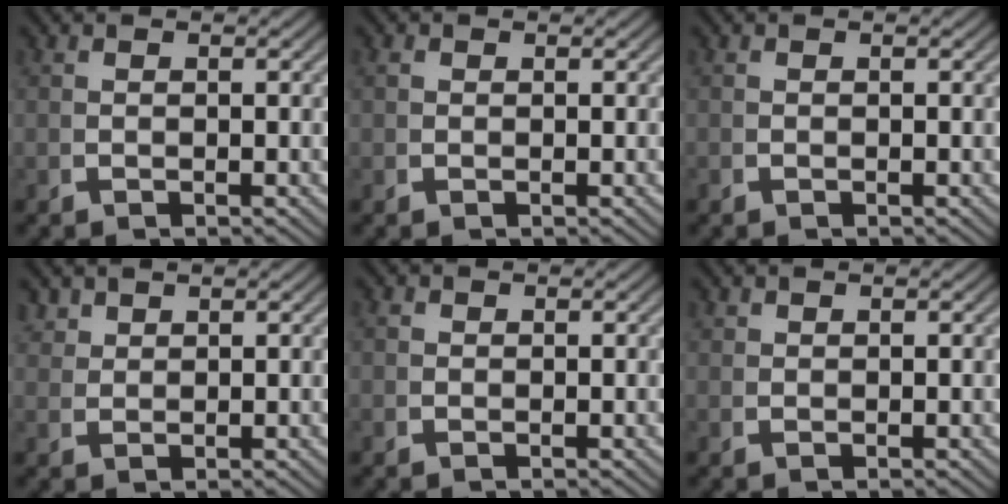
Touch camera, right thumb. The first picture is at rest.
{"total": 0.7, "force": [0.3, 0.6, 0.2], "torque": [-0.008, -0.006, 0.009]}
{"total": 0.0}
{"total": 1.9, "force": [1.9, -0.1, 0.0], "torque": [0.007, 0.005, 0.043]}
{"total": 1.0, "force": [0.3, 1.0, 0.3], "torque": [-0.010, -0.006, 0.008]}
{"total": 0.8, "force": [0.8, 0.0, -0.1], "torque": [0.004, 0.000, 0.020]}